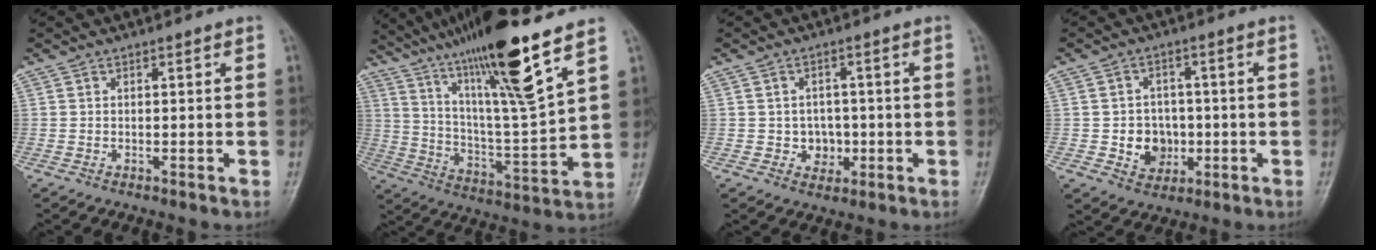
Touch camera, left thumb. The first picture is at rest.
{"total": 21.2, "force": [13.8, 1.7, 15.9], "torque": [-0.262, -0.058, 0.246]}
{"total": 4.3, "force": [-0.8, 3.8, 1.8], "torque": [0.004, 0.009, -0.009]}
{"total": 7.0, "force": [-1.1, 6.2, 3.0], "torque": [-0.011, 0.012, -0.013]}